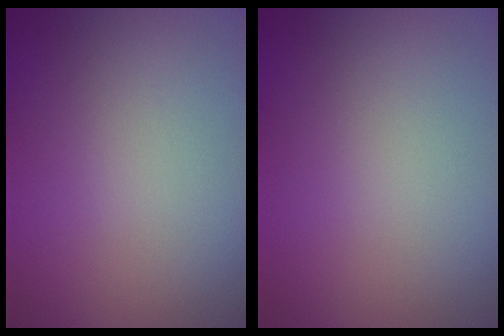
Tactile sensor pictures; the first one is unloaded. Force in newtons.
{"total": 0.0}